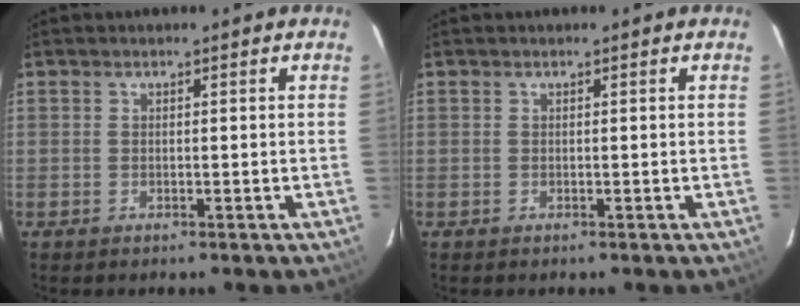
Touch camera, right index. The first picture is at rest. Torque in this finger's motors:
{"motor_torque": [0.00, 0.00, 0.03, 0.01]}